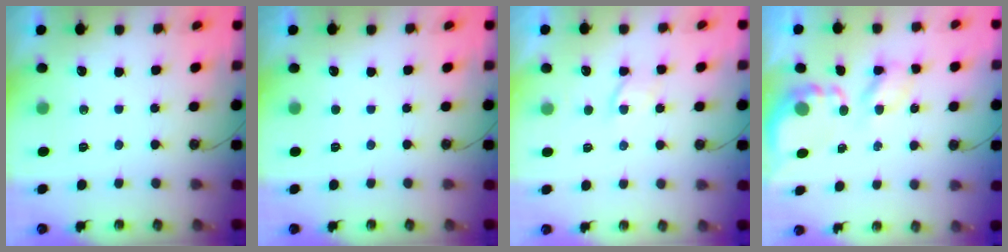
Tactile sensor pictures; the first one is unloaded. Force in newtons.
{"total": 0.0}
{"total": 3.1, "press": 3.1, "slide": 0.4}
{"total": 5.3, "press": 5.3, "slide": 0.5}